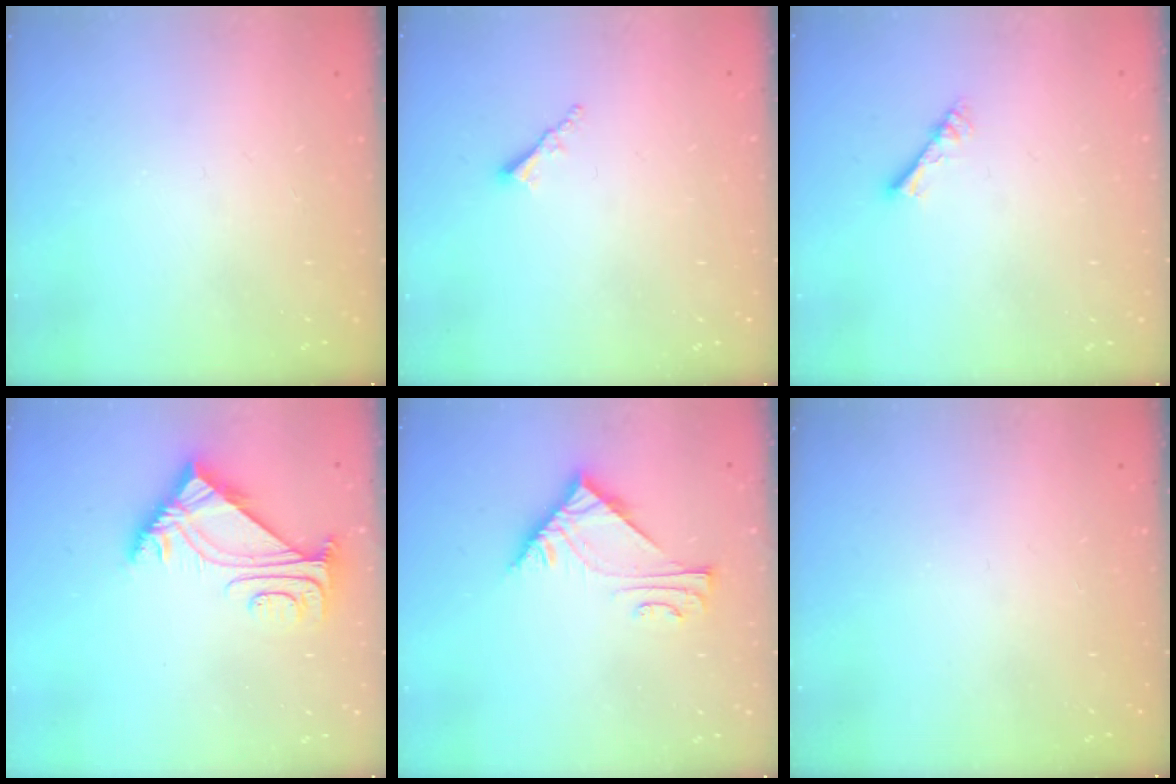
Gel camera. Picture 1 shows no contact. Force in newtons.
{"total": 1.7, "press": 1.7, "slide": 0.2}
{"total": 2.8, "press": 2.8, "slide": 0.4}
{"total": 5.2, "press": 5.1, "slide": 1.0}
{"total": 6.3, "press": 6.2, "slide": 0.8}
{"total": 0.0}